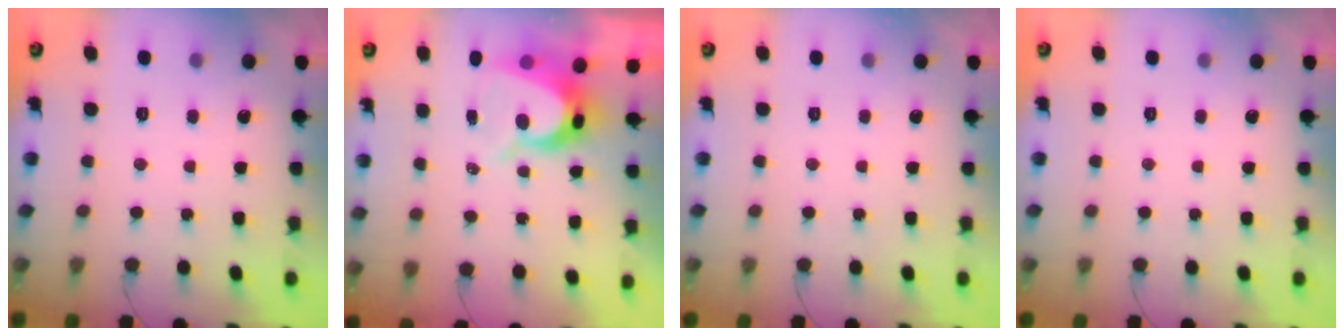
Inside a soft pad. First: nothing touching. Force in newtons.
{"total": 9.0, "press": 9.0, "slide": 0.7}
{"total": 0.0}
{"total": 0.0}